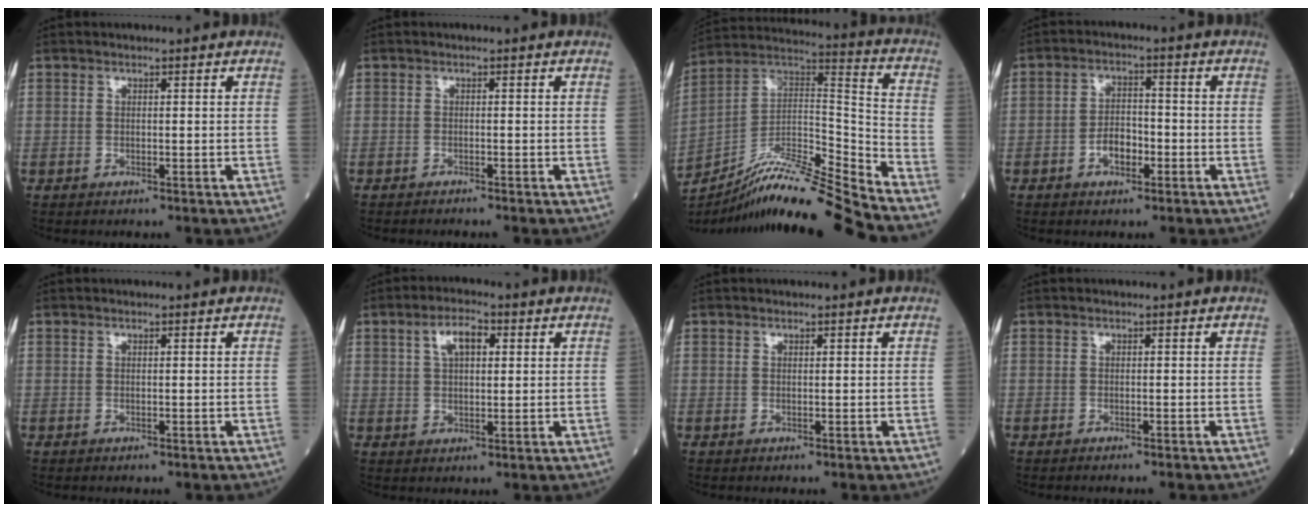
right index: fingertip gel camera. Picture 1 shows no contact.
{"total": 1.4, "force": [-1.4, -0.1, 0.5], "torque": [-0.007, 0.002, -0.018]}
{"total": 18.6, "force": [-16.6, -1.4, 8.3], "torque": [-0.158, 0.023, -0.301]}
{"total": 4.1, "force": [-1.7, 2.3, 3.0], "torque": [-0.057, 0.007, -0.029]}
{"total": 0.0}
{"total": 5.2, "force": [2.0, 2.2, 4.3], "torque": [-0.082, 0.013, 0.036]}
{"total": 0.0}
{"total": 2.1, "force": [-1.9, -0.1, 0.9], "torque": [-0.011, 0.001, -0.023]}